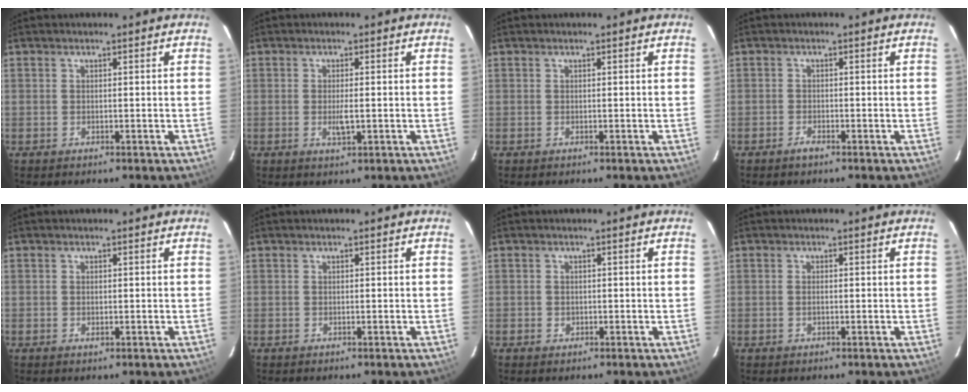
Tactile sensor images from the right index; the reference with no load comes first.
{"total": 2.7, "force": [-0.6, 0.6, 2.6], "torque": [-0.048, -0.007, -0.007]}
{"total": 0.0}
{"total": 1.4, "force": [-1.2, 0.4, 0.6], "torque": [-0.014, -0.001, -0.026]}
{"total": 0.8, "force": [-0.1, 0.5, 0.7], "torque": [-0.013, 0.000, -0.001]}
{"total": 0.0}
{"total": 1.1, "force": [-0.4, 1.0, 0.1], "torque": [-0.001, 0.001, -0.003]}
{"total": 0.9, "force": [-0.1, 0.3, 0.8], "torque": [-0.017, 0.000, -0.004]}